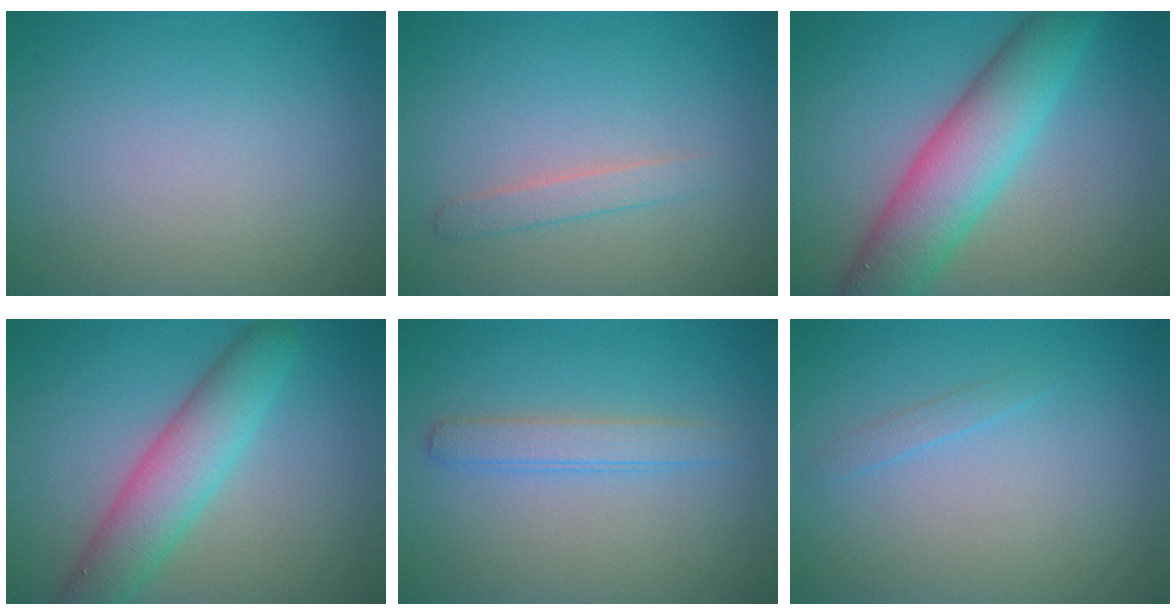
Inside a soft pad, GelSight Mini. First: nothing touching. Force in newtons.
{"total": 1.4, "press": 1.4, "slide": 0.1}
{"total": 7.7, "press": 7.7, "slide": 0.0}
{"total": 5.5, "press": 5.5, "slide": 0.4}
{"total": 2.1, "press": 2.1, "slide": 0.1}
{"total": 0.8, "press": 0.8, "slide": 0.1}